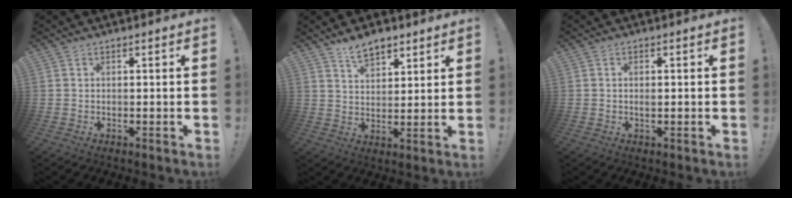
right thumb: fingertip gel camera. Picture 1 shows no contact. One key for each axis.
{"total": 7.2, "fx": 5.5, "fy": 3.5, "fz": 3.1, "tx": -0.050, "ty": -0.027, "tz": 0.101}
{"total": 1.1, "fx": 0.2, "fy": 0.6, "fz": 0.9, "tx": -0.009, "ty": 0.002, "tz": 0.001}